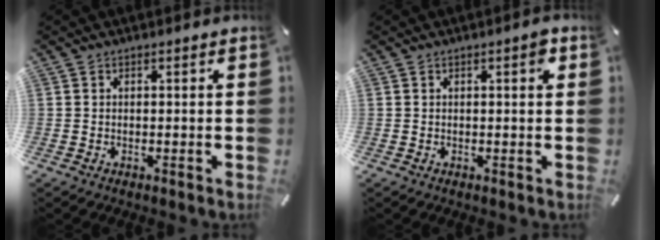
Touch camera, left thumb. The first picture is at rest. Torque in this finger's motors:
{"motor_torque": [0.28, 0.57, -0.02, -0.35, 0.08]}